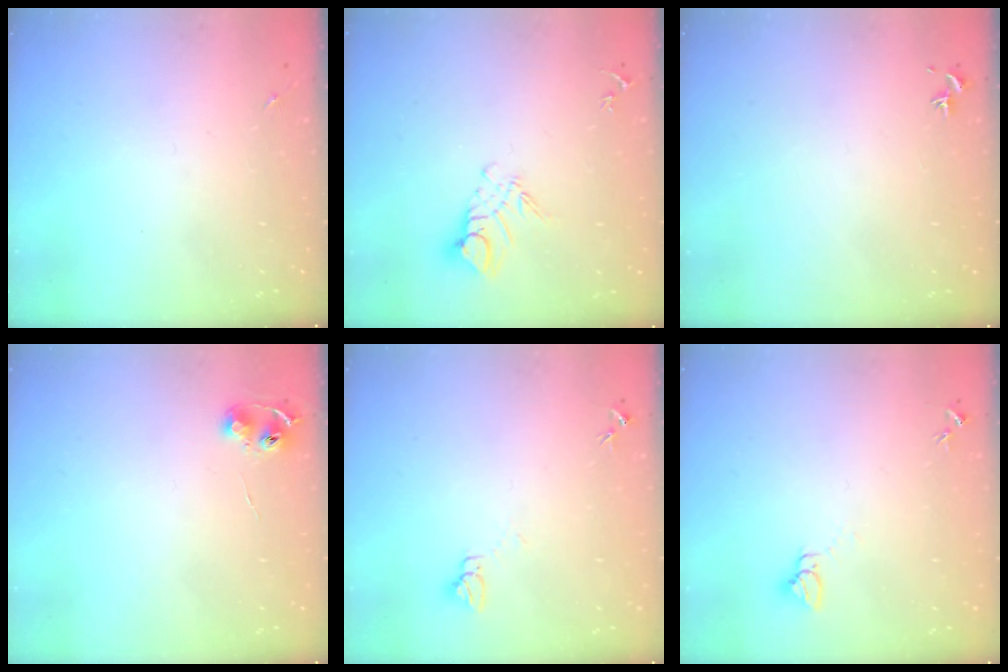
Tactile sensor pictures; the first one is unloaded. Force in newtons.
{"total": 9.1, "press": 9.1, "slide": 0.9}
{"total": 0.7, "press": 0.5, "slide": 0.4}
{"total": 6.4, "press": 6.4, "slide": 0.7}
{"total": 4.1, "press": 4.1, "slide": 0.3}
{"total": 2.8, "press": 2.8, "slide": 0.1}